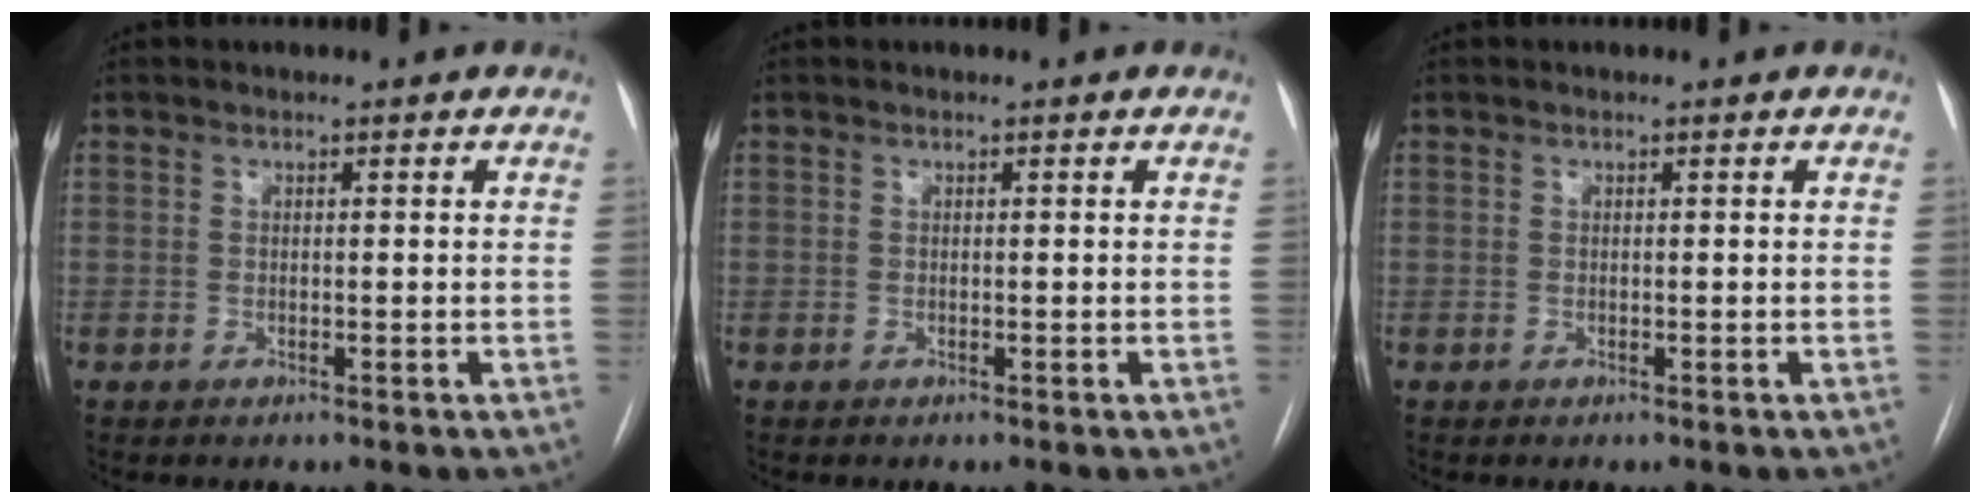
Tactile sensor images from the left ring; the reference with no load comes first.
{"total": 0.0}
{"total": 0.0}